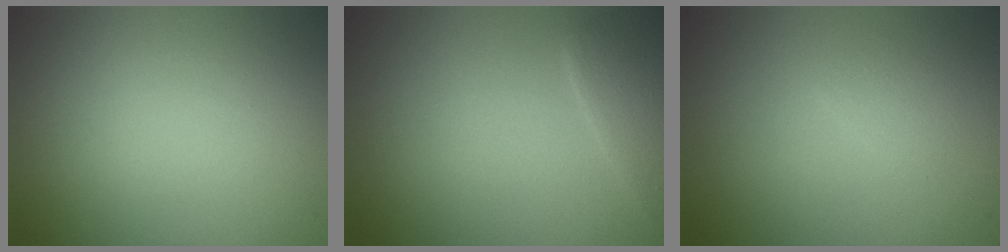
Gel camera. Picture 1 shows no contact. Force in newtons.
{"total": 3.0, "press": 2.9, "slide": 0.2}
{"total": 0.9, "press": 0.9, "slide": 0.1}